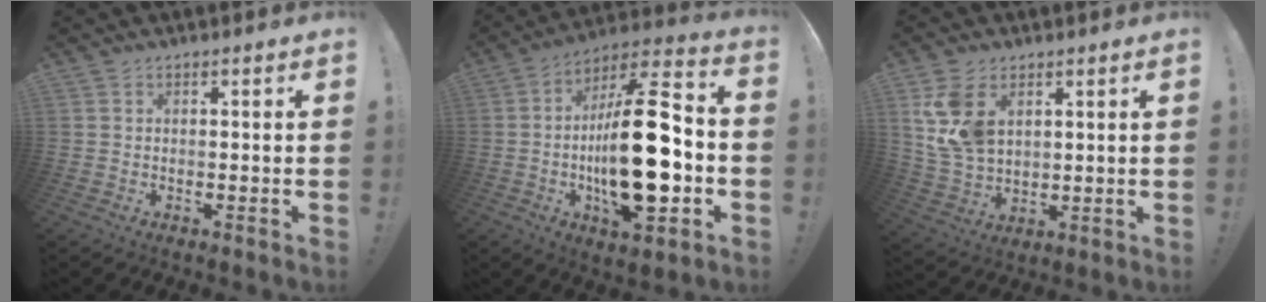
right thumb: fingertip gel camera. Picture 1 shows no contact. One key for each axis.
{"total": 26.2, "fx": -3.8, "fy": 9.6, "fz": 24.1, "tx": -0.415, "ty": 0.021, "tz": -0.060}
{"total": 12.0, "fx": 4.8, "fy": 8.1, "fz": 7.4, "tx": -0.135, "ty": -0.018, "tz": 0.095}